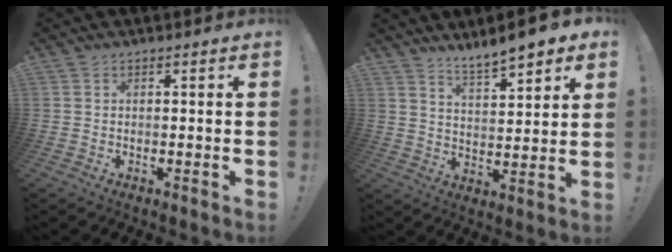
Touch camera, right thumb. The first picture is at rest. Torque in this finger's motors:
{"motor_torque": [0.56, 0.64, 0.46, 0.45, 0.00]}